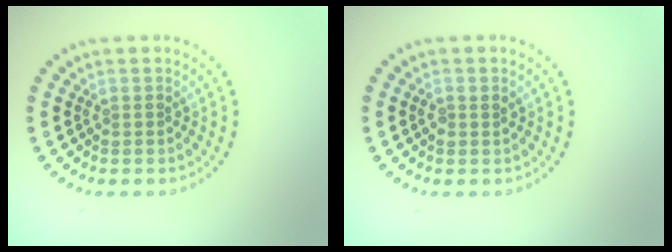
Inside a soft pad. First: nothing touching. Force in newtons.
{"total": 0.9, "press": 0.9, "slide": 0.2}